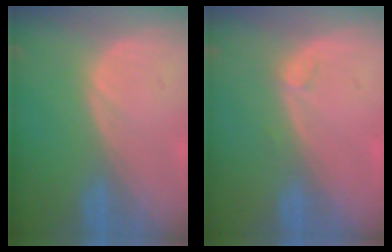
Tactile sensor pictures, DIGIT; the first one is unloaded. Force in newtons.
{"total": 1.0, "press": 0.9, "slide": 0.3}